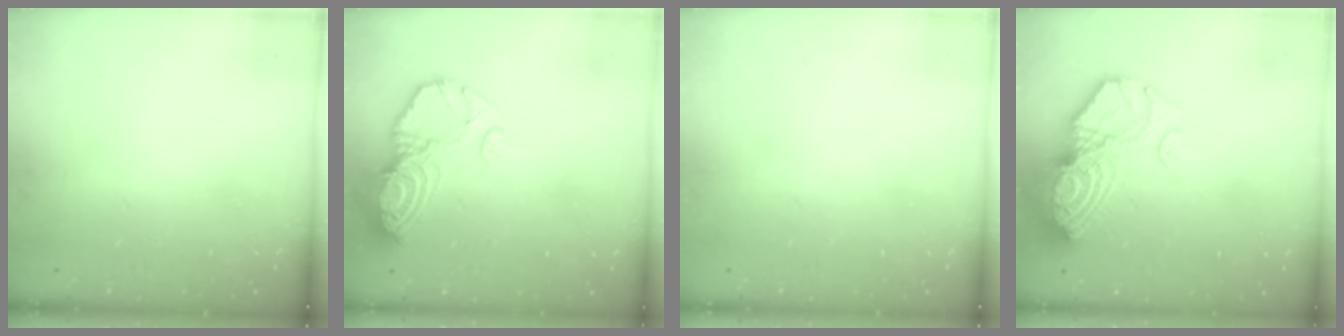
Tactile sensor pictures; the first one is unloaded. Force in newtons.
{"total": 12.2, "press": 12.1, "slide": 1.4}
{"total": 0.0}
{"total": 15.9, "press": 15.8, "slide": 1.6}